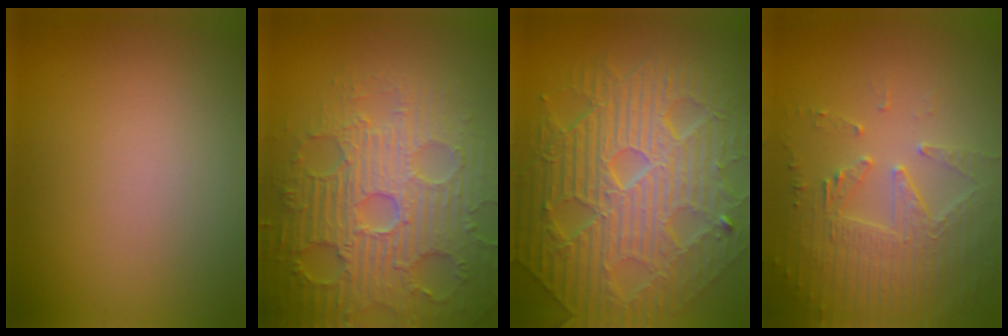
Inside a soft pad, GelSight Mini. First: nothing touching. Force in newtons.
{"total": 8.0, "press": 6.4, "slide": 4.8}
{"total": 11.7, "press": 7.6, "slide": 8.8}
{"total": 4.2, "press": 3.6, "slide": 2.3}